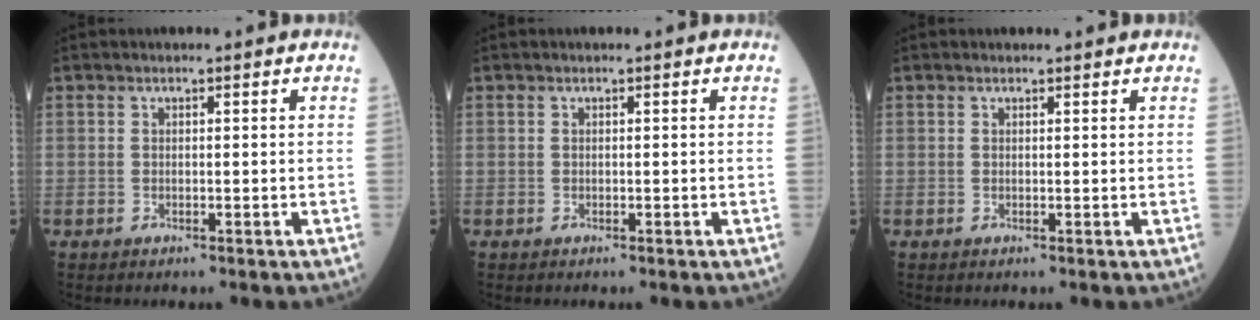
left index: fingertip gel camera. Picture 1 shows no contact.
{"total": 0.0}
{"total": 1.1, "force": [1.1, 0.2, 0.1], "torque": [-0.004, 0.004, 0.013]}